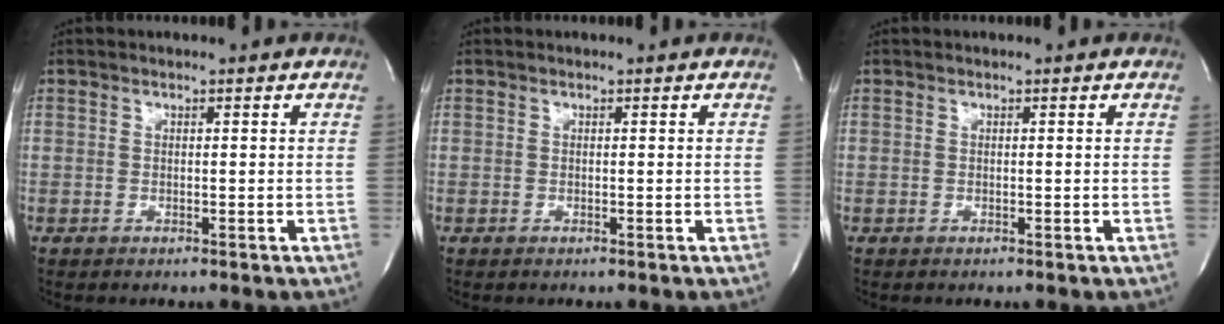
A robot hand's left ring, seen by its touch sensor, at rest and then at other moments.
{"total": 0.0}
{"total": 0.0}